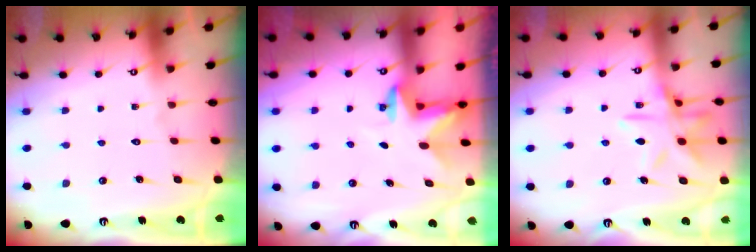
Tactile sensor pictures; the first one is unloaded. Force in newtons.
{"total": 2.6, "press": 2.5, "slide": 0.4}
{"total": 12.7, "press": 12.7, "slide": 1.0}